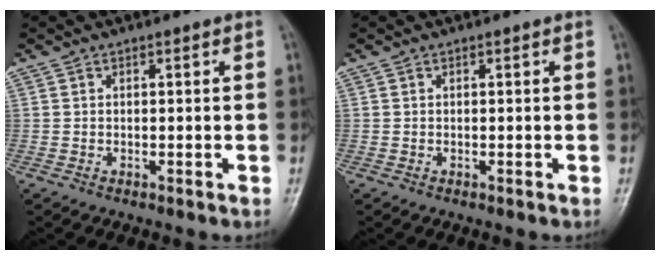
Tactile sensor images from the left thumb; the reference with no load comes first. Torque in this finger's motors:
{"motor_torque": [-0.19, 0.19, -0.06, 0.06, 0.00]}